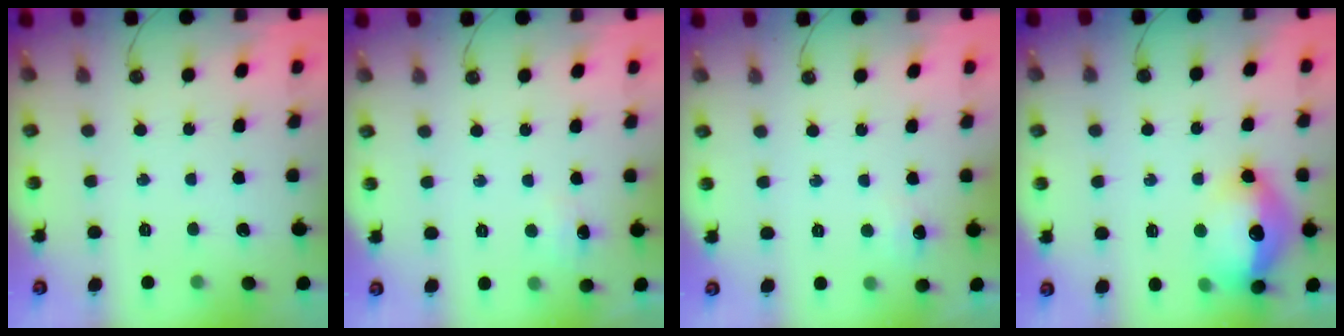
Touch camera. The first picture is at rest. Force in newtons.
{"total": 4.7, "press": 4.7, "slide": 0.6}
{"total": 4.6, "press": 4.6, "slide": 0.6}
{"total": 16.2, "press": 16.2, "slide": 1.5}